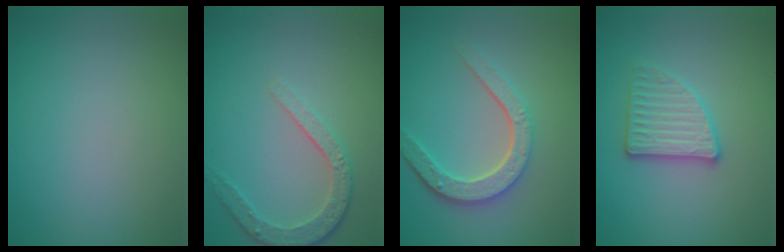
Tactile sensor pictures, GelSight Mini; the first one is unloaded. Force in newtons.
{"total": 3.5, "press": 2.8, "slide": 2.1}
{"total": 4.7, "press": 3.5, "slide": 3.0}
{"total": 3.1, "press": 2.9, "slide": 0.9}